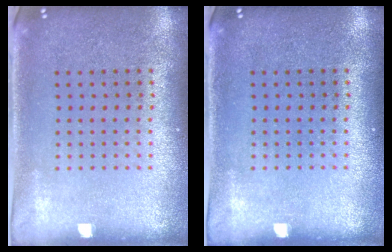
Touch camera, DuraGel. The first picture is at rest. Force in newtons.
{"total": 0.0}